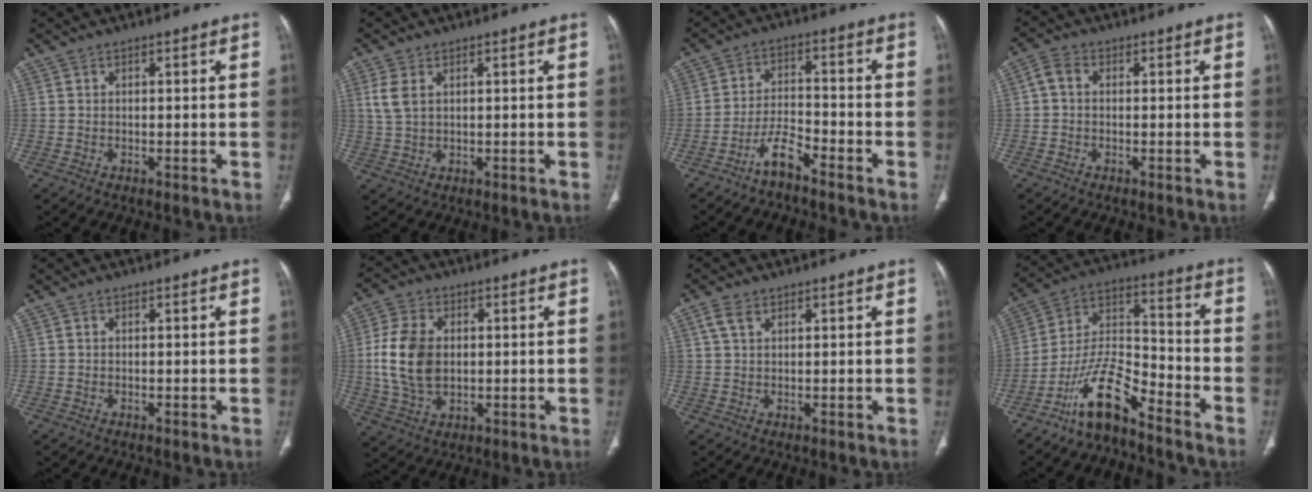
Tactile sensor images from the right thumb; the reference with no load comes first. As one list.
[{"total": 3.6, "force": [1.2, 2.2, 2.7], "torque": [-0.066, 0.004, 0.028]}, {"total": 5.6, "force": [-4.4, 1.4, 3.2], "torque": [-0.060, 0.034, -0.087]}, {"total": 3.0, "force": [0.1, 2.2, 2.1], "torque": [-0.040, 0.009, -0.006]}, {"total": 0.0}, {"total": 11.9, "force": [0.5, 8.1, 8.7], "torque": [-0.168, 0.003, 0.014]}, {"total": 2.9, "force": [1.5, 1.7, 1.8], "torque": [-0.038, 0.006, 0.034]}, {"total": 12.5, "force": [-9.2, 3.7, 7.6], "torque": [-0.142, 0.084, -0.180]}]